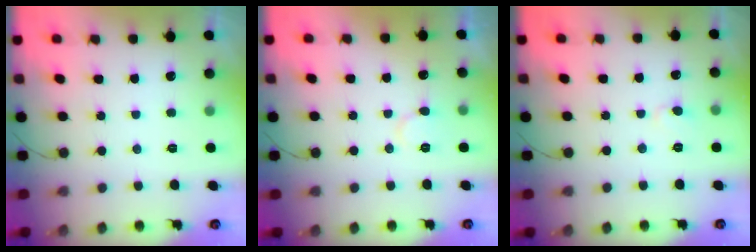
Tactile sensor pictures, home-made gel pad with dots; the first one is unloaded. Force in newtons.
{"total": 6.3, "press": 6.3, "slide": 0.6}
{"total": 3.7, "press": 3.7, "slide": 0.3}